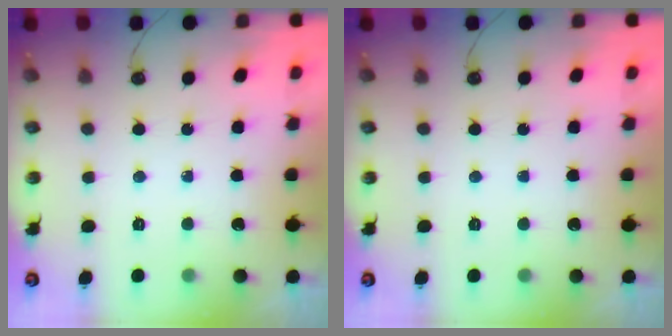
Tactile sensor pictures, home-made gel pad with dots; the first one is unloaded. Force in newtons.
{"total": 0.0}